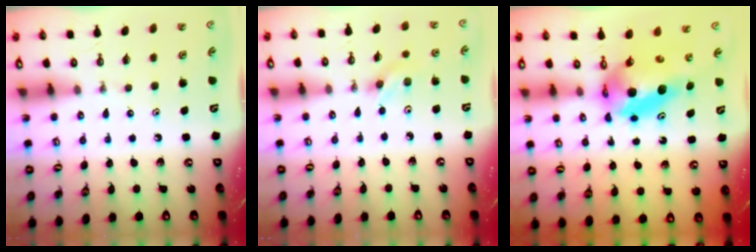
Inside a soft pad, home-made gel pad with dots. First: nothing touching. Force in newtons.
{"total": 3.3, "press": 3.0, "slide": 1.4}
{"total": 6.5, "press": 6.5, "slide": 0.5}